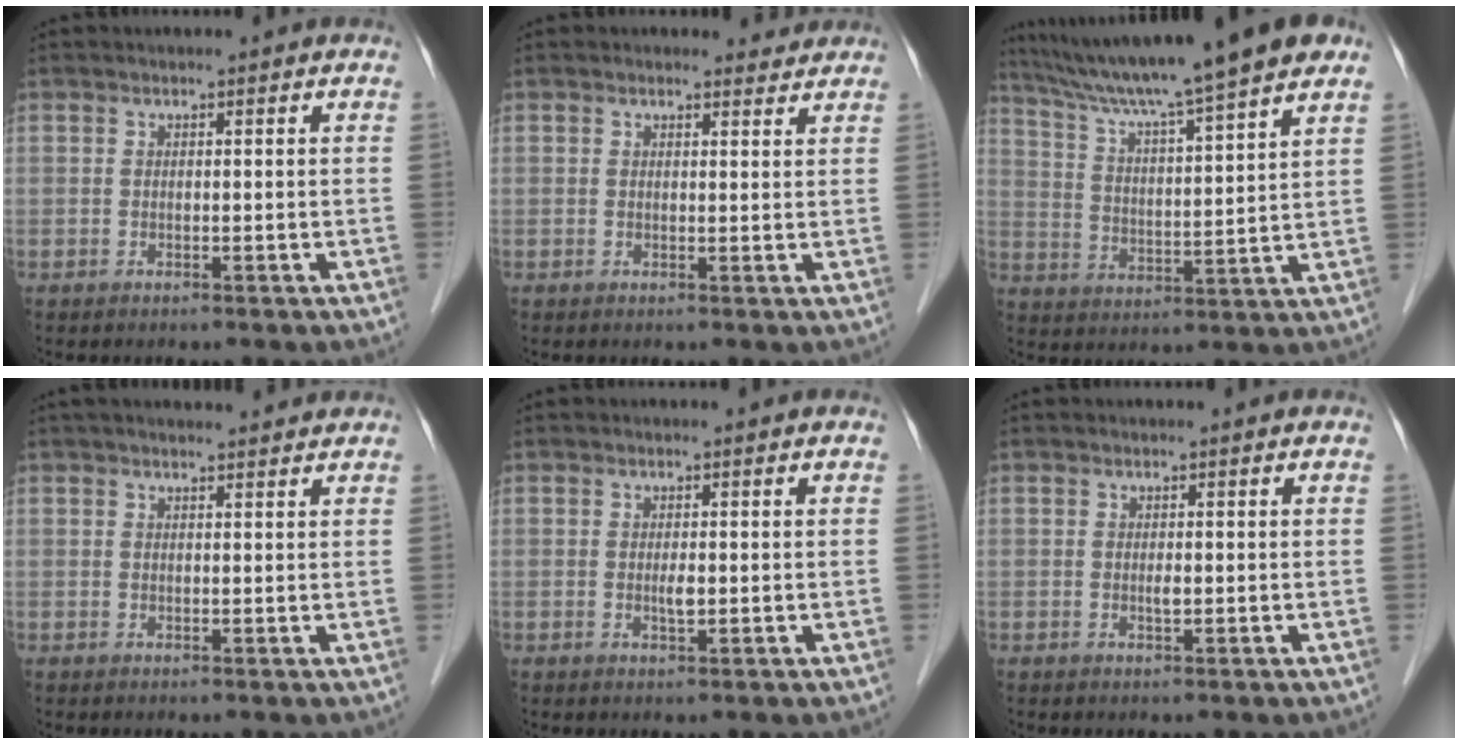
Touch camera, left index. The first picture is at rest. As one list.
[{"total": 1.9, "force": [1.8, 0.6, -0.2], "torque": [-0.001, -0.007, 0.016]}, {"total": 18.7, "force": [15.1, -0.3, 11.1], "torque": [-0.181, 0.020, 0.229]}, {"total": 7.8, "force": [7.1, 1.2, 3.0], "torque": [-0.039, 0.025, 0.089]}, {"total": 1.3, "force": [-0.2, 0.3, 1.3], "torque": [-0.024, -0.005, -0.002]}, {"total": 0.7, "force": [-0.1, 0.2, 0.7], "torque": [-0.014, -0.005, -0.003]}]